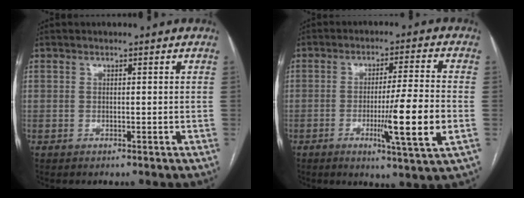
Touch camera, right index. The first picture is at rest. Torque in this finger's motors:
{"motor_torque": [1.81, -0.32, 0.87, 0.17]}